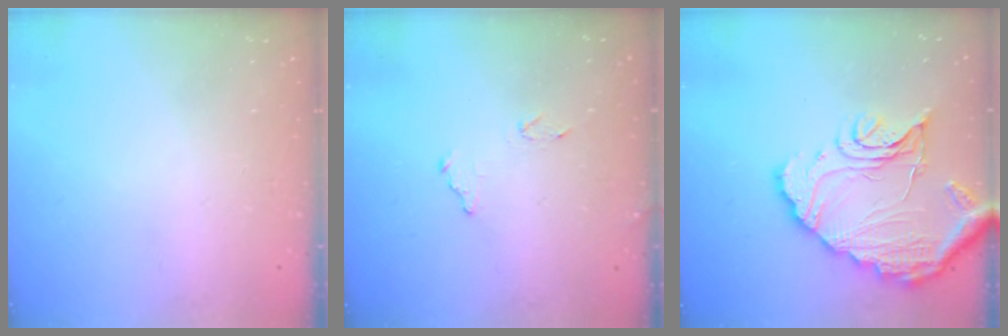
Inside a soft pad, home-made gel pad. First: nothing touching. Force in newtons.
{"total": 7.8, "press": 7.8, "slide": 0.5}
{"total": 16.8, "press": 16.7, "slide": 1.6}